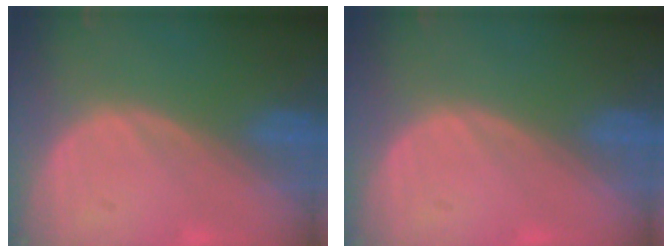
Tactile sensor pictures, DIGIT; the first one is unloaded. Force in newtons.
{"total": 0.0}